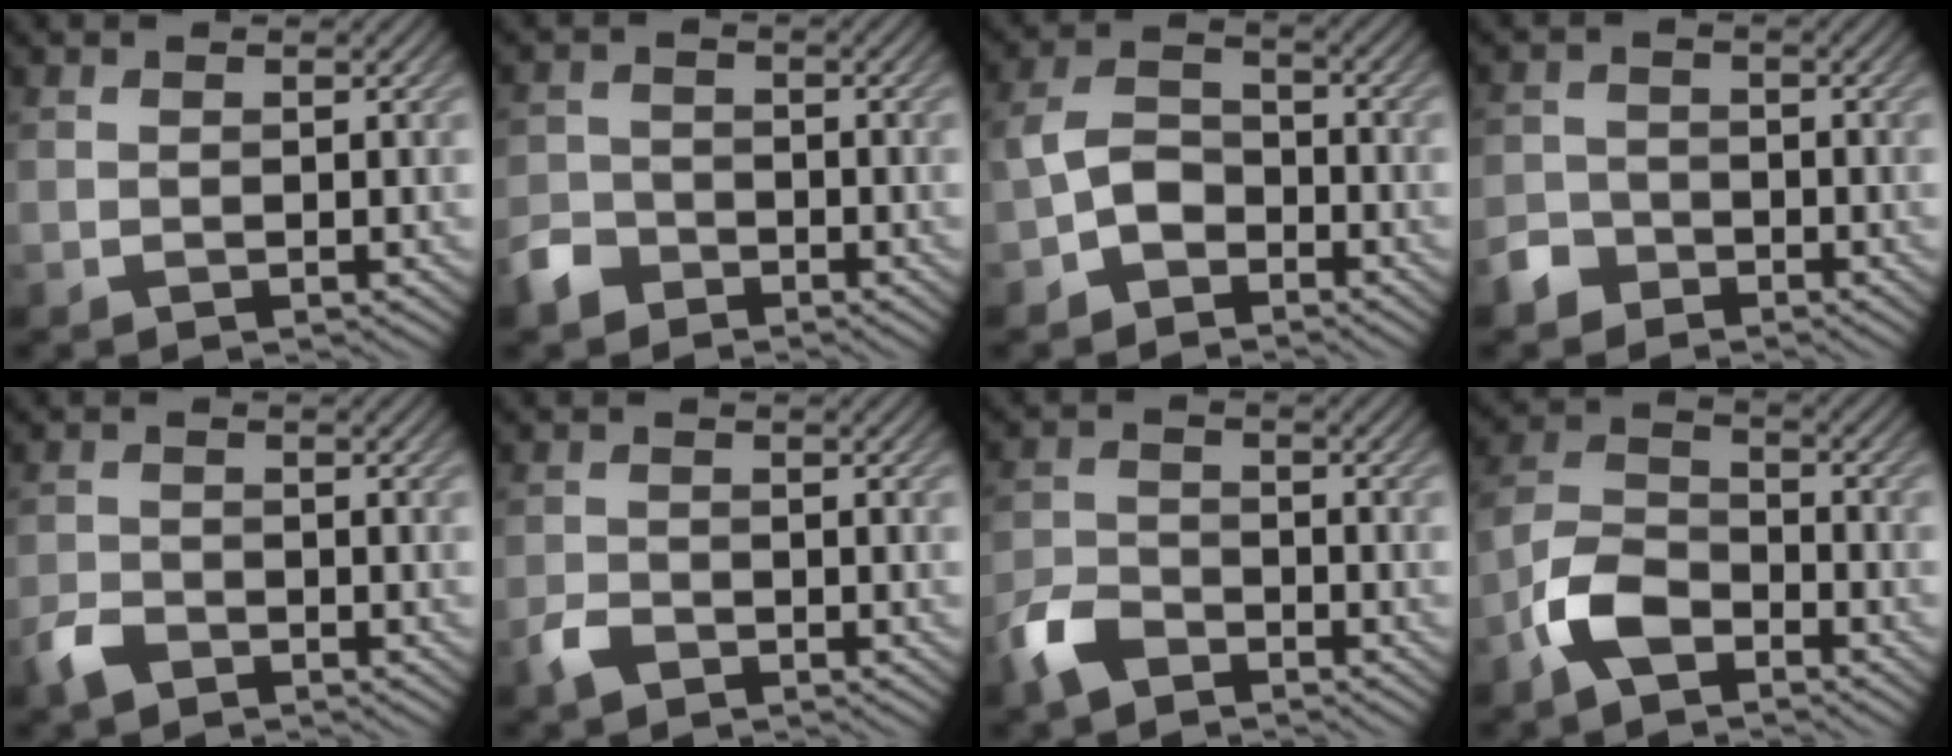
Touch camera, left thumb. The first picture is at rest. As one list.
[{"total": 3.9, "force": [-2.7, 2.6, 1.1], "torque": [-0.030, -0.002, -0.062]}, {"total": 4.8, "force": [-2.5, 3.2, 2.7], "torque": [-0.056, 0.006, -0.061]}, {"total": 3.5, "force": [-2.5, 2.4, 0.7], "torque": [-0.016, 0.000, -0.056]}, {"total": 3.0, "force": [-2.2, 1.5, 1.3], "torque": [-0.029, -0.004, -0.053]}, {"total": 2.4, "force": [-1.7, 1.3, 1.0], "torque": [-0.023, -0.002, -0.040]}, {"total": 5.1, "force": [-3.7, 2.7, 2.4], "torque": [-0.055, -0.004, -0.087]}, {"total": 7.3, "force": [-4.3, 3.7, 4.5], "torque": [-0.095, 0.005, -0.104]}]